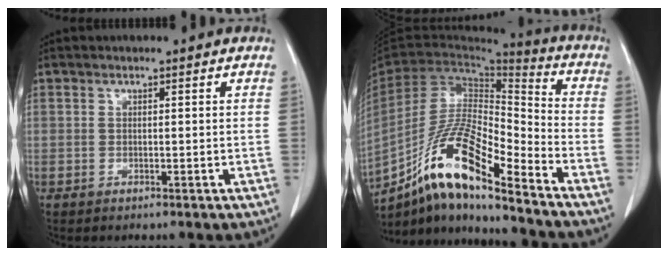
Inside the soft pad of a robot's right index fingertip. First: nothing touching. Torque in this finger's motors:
{"motor_torque": [0.58, -0.46, -0.09, -0.05]}